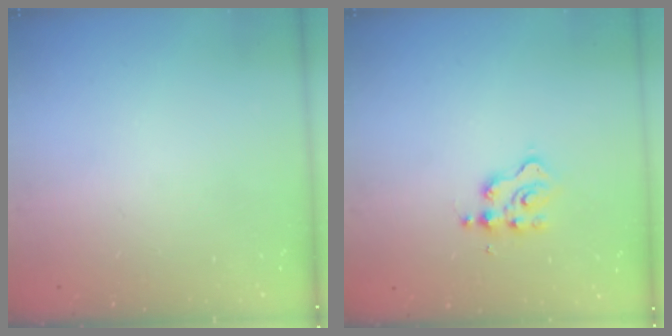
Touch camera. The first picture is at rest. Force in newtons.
{"total": 2.7, "press": 2.6, "slide": 0.4}